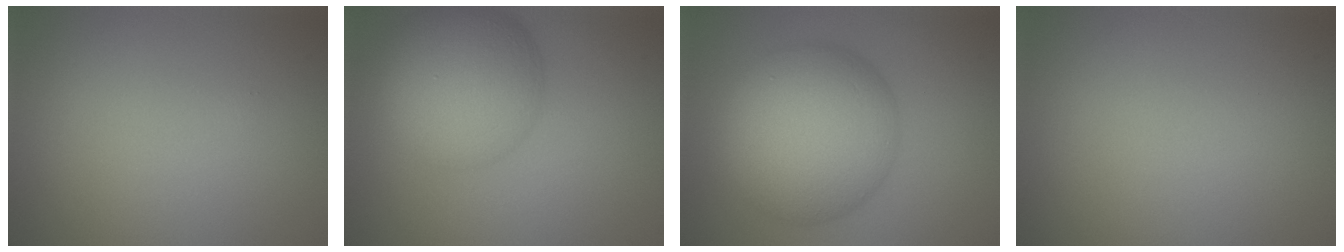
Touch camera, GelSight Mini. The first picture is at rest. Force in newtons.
{"total": 8.3, "press": 8.3, "slide": 0.1}
{"total": 11.5, "press": 11.5, "slide": 0.2}
{"total": 0.0}